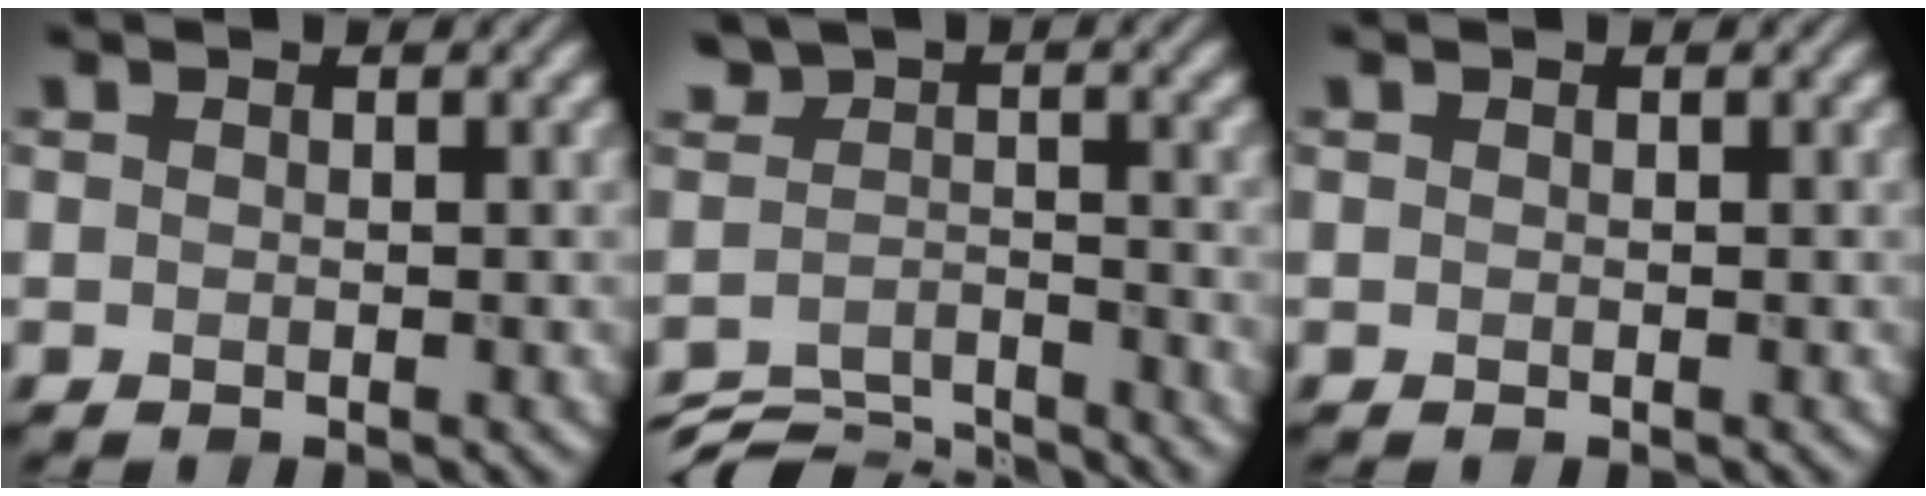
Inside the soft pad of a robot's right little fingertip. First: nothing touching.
{"total": 7.0, "force": [-6.3, 2.3, 1.9], "torque": [-0.027, -0.009, -0.109]}
{"total": 0.0}